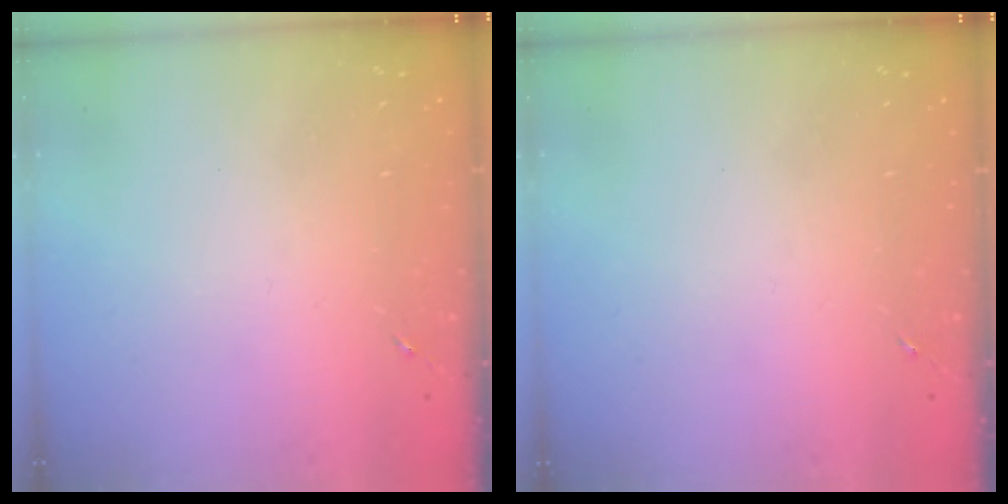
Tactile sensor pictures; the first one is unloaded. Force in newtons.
{"total": 0.0}